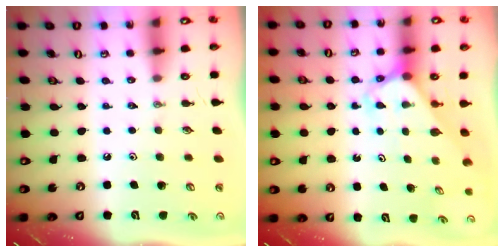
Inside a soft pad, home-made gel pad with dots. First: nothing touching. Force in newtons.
{"total": 2.7, "press": 2.7, "slide": 0.2}